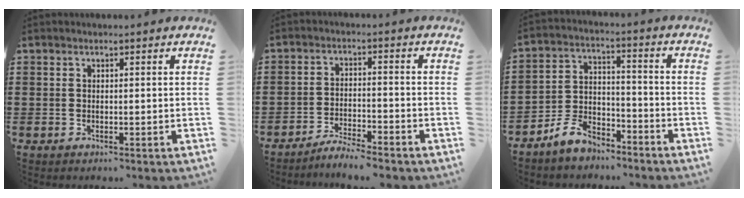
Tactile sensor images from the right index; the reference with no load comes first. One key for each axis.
{"total": 3.8, "fx": -3.7, "fy": -0.2, "fz": 0.6, "tx": -0.015, "ty": 0.003, "tz": -0.076}
{"total": 6.4, "fx": -5.7, "fy": 2.4, "fz": 1.6, "tx": -0.049, "ty": 0.015, "tz": -0.117}